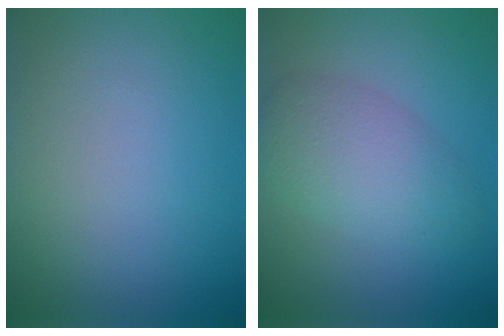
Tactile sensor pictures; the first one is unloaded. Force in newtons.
{"total": 4.6, "press": 4.6, "slide": 0.3}